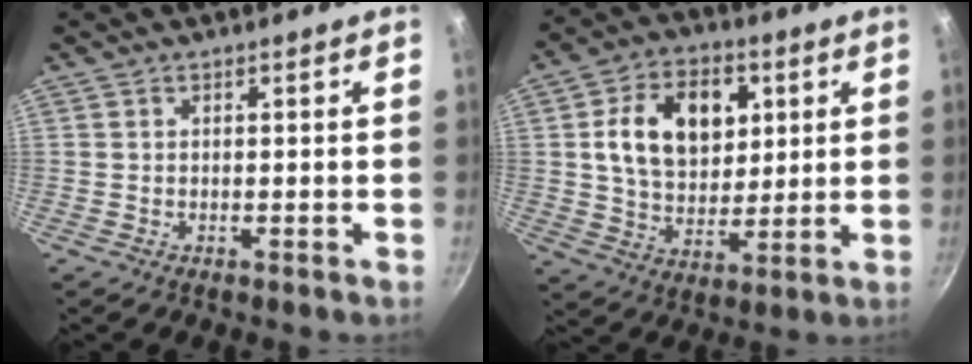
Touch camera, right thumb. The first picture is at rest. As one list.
[{"total": 16.0, "force": [4.0, 11.2, 10.7], "torque": [-0.145, -0.003, 0.063]}]